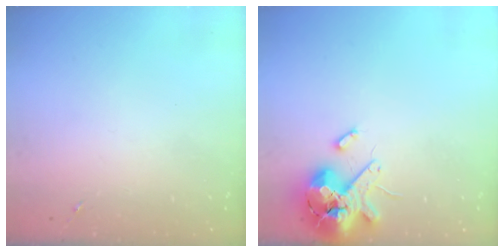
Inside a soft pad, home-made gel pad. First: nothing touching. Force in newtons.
{"total": 13.2, "press": 13.0, "slide": 2.2}